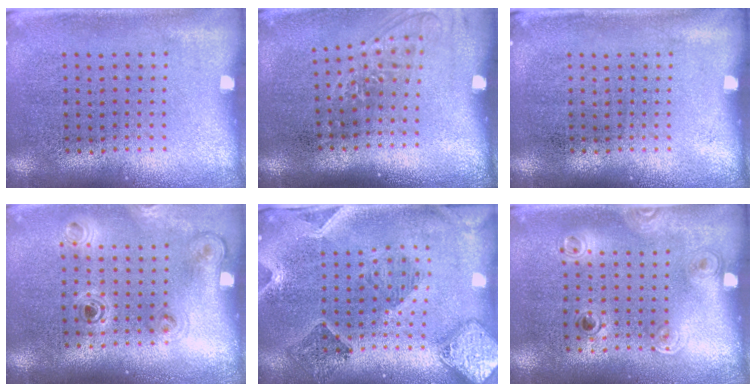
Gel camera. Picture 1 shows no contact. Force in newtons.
{"total": 1.4, "press": 1.1, "slide": 0.8}
{"total": 0.0}
{"total": 1.1, "press": 1.1, "slide": 0.2}
{"total": 1.8, "press": 1.7, "slide": 0.4}
{"total": 1.1, "press": 0.9, "slide": 0.7}